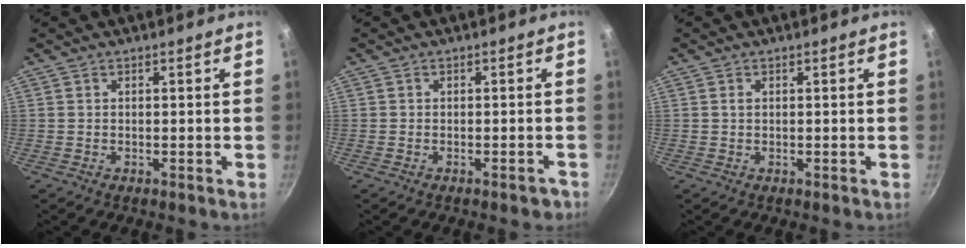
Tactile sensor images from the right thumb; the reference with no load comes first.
{"total": 2.0, "force": [-1.4, 0.9, 1.2], "torque": [-0.008, 0.022, -0.007]}
{"total": 0.6, "force": [0.2, 0.5, 0.4], "torque": [-0.007, 0.002, 0.003]}